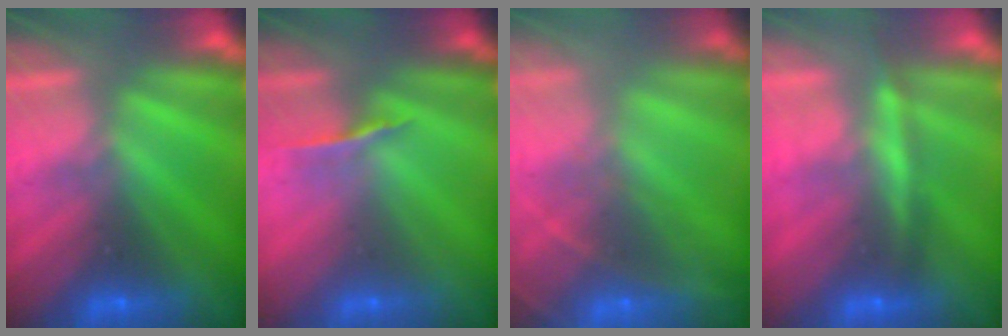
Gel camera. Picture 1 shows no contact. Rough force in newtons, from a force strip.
{"total": 1.0}
{"total": 5.7}
{"total": 4.4}